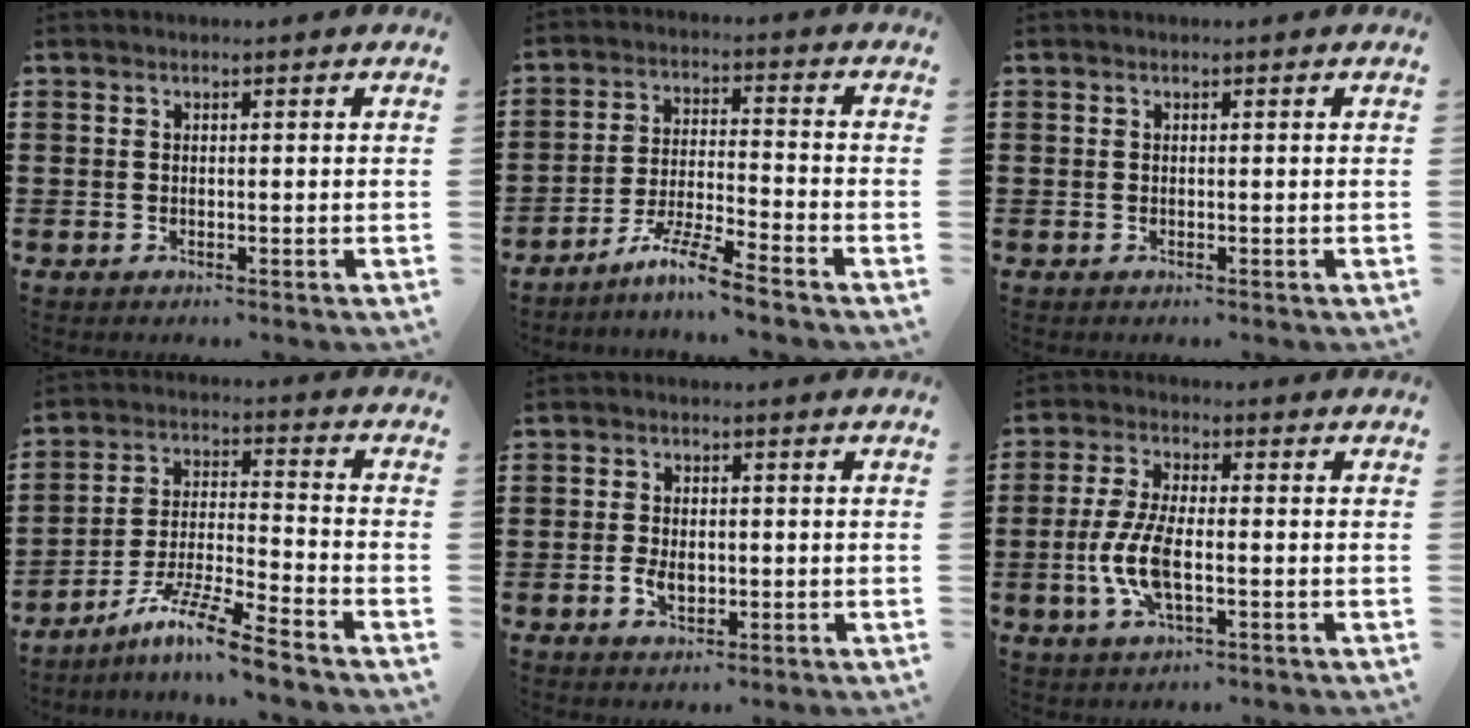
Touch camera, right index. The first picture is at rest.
{"total": 7.1, "force": [-6.1, -0.4, 3.8], "torque": [-0.082, -0.009, -0.118]}
{"total": 0.0}
{"total": 9.8, "force": [-8.0, 0.0, 5.7], "torque": [-0.113, 0.003, -0.159]}
{"total": 3.2, "force": [-0.7, 2.0, 2.5], "torque": [-0.049, 0.001, -0.011]}
{"total": 7.5, "force": [-1.7, 3.0, 6.6], "torque": [-0.155, -0.008, -0.037]}